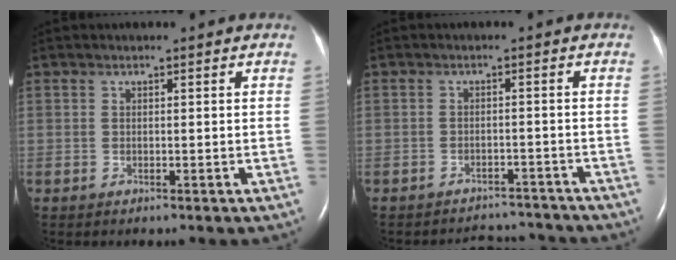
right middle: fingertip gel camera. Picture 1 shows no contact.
{"total": 6.5, "force": [-6.3, 1.5, -0.4], "torque": [0.005, 0.012, -0.077]}